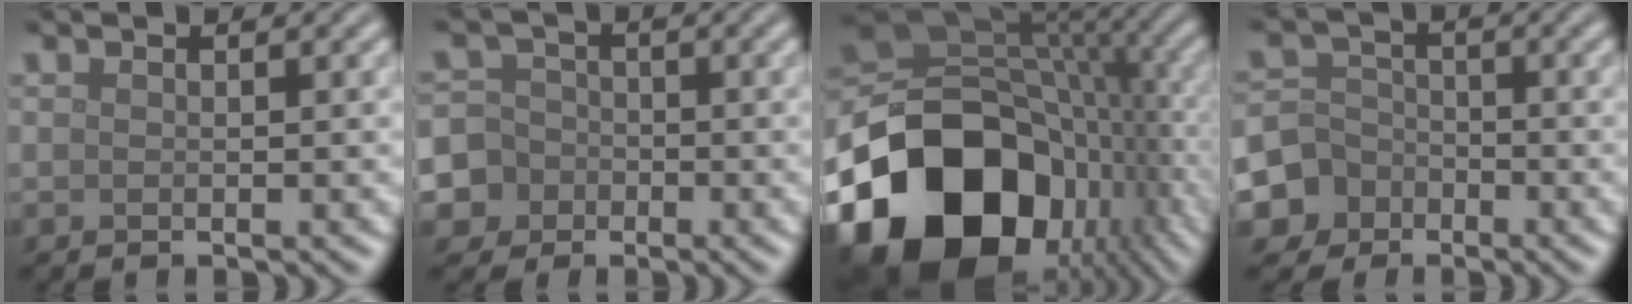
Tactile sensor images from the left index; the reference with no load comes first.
{"total": 7.7, "force": [-3.2, 6.9, 1.2], "torque": [-0.034, -0.006, -0.090]}
{"total": 18.9, "force": [-8.5, 13.4, 10.3], "torque": [-0.207, -0.036, -0.130]}
{"total": 6.5, "force": [-3.4, 5.5, 0.5], "torque": [-0.005, -0.003, -0.085]}